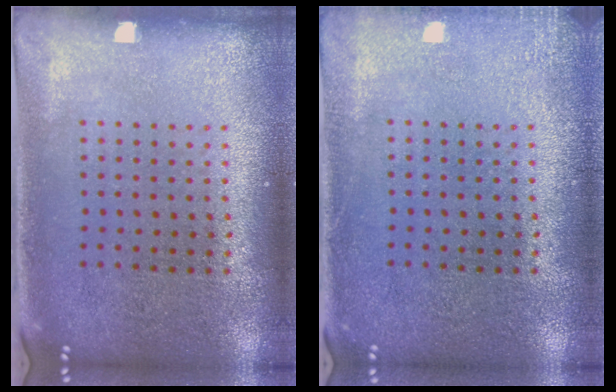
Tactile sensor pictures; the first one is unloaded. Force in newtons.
{"total": 1.5, "press": 1.5, "slide": 0.3}